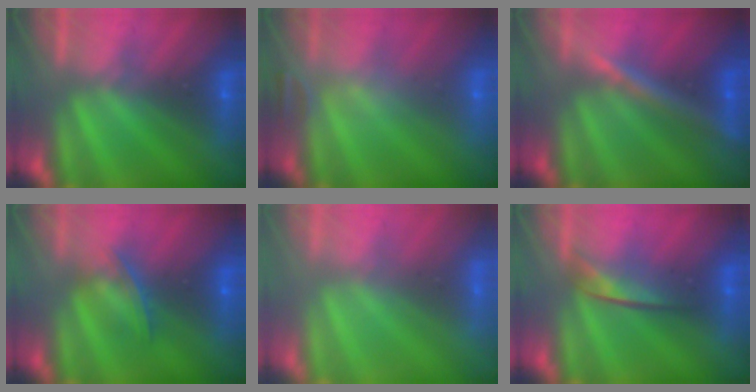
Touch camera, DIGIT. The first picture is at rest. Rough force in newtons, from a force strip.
{"total": 2.4}
{"total": 2.4}
{"total": 5.6}
{"total": 4.7}
{"total": 2.1}